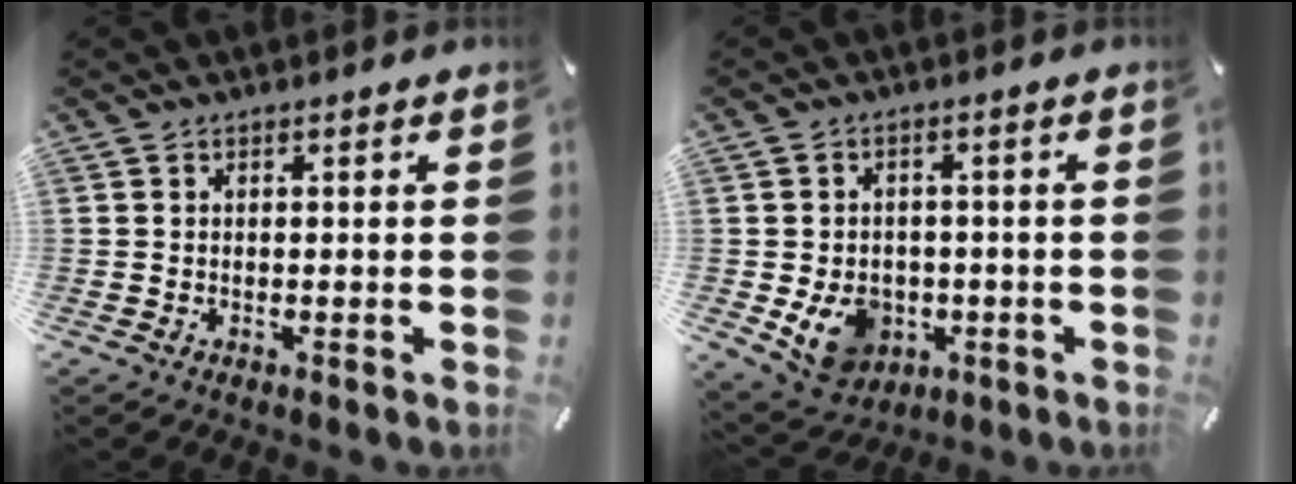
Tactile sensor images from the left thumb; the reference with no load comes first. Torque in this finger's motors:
{"motor_torque": [0.50, 0.57, 0.19, 0.10, 0.07]}